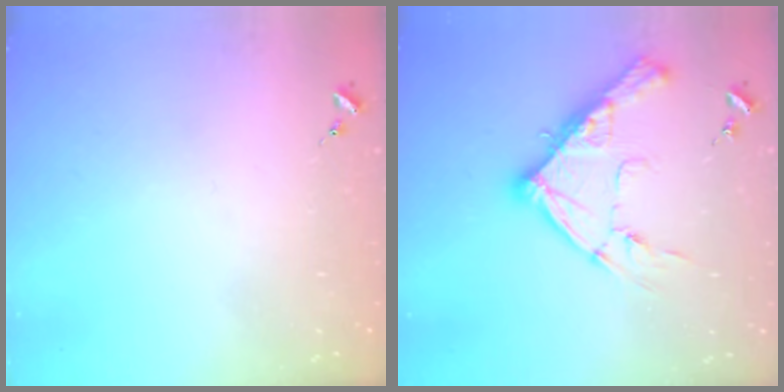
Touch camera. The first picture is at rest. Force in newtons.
{"total": 16.4, "press": 16.3, "slide": 1.4}